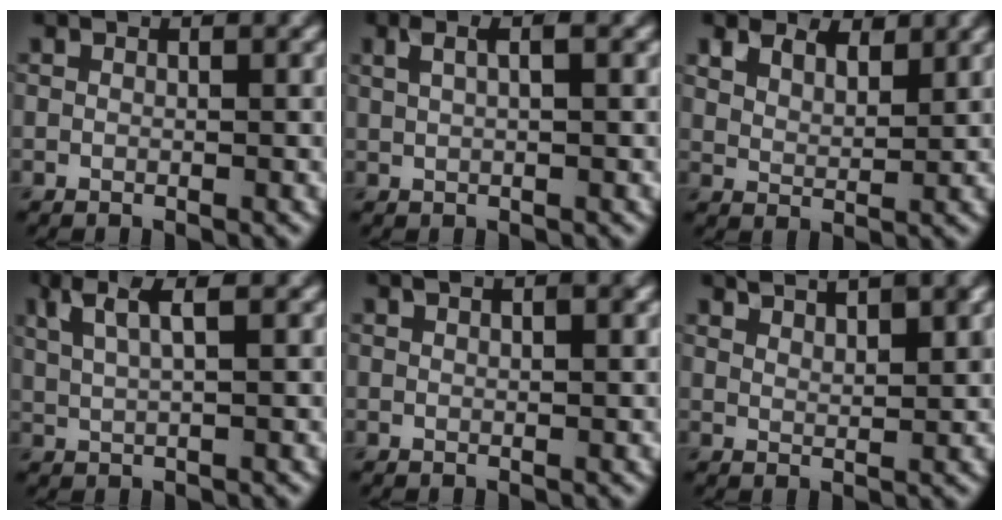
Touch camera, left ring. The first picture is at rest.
{"total": 2.5, "force": [1.1, 0.8, 2.1], "torque": [-0.031, -0.002, 0.019]}
{"total": 5.2, "force": [4.1, 2.5, 2.1], "torque": [-0.057, 0.006, 0.064]}
{"total": 3.6, "force": [1.9, 0.8, 2.9], "torque": [-0.054, 0.005, 0.039]}
{"total": 1.2, "force": [0.7, 0.3, 0.9], "torque": [-0.012, 0.001, 0.012]}
{"total": 3.5, "force": [2.7, 0.9, 1.9], "torque": [-0.009, 0.006, 0.034]}